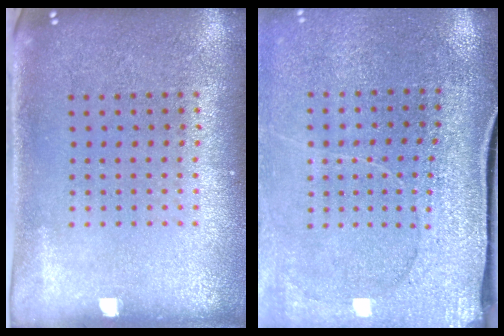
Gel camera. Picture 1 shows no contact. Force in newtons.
{"total": 3.0, "press": 2.8, "slide": 1.1}